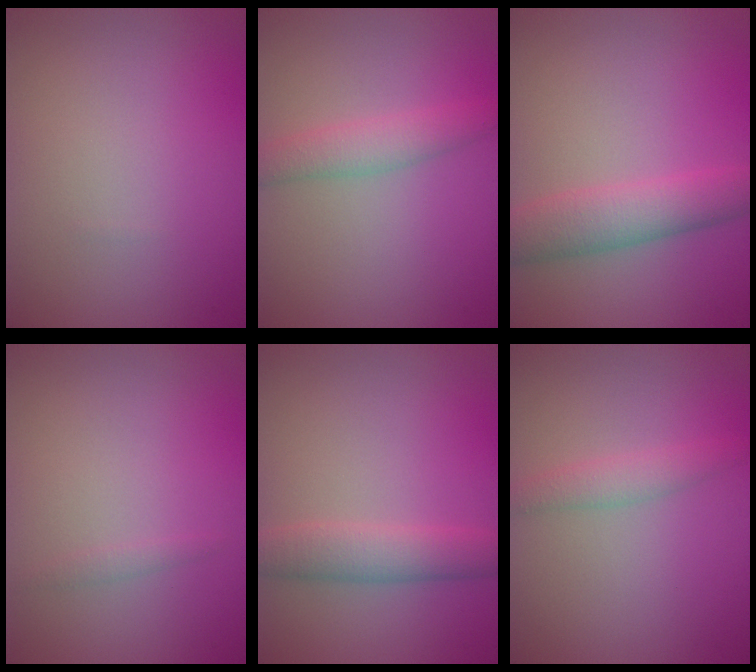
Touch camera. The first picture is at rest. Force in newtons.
{"total": 2.6, "press": 2.6, "slide": 0.1}
{"total": 4.0, "press": 4.0, "slide": 0.1}
{"total": 0.5, "press": 0.5, "slide": 0.0}
{"total": 3.2, "press": 3.2, "slide": 0.0}
{"total": 1.8, "press": 1.8, "slide": 0.1}